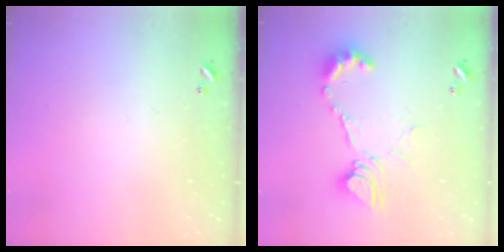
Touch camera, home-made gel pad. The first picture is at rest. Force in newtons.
{"total": 14.0, "press": 13.9, "slide": 1.5}